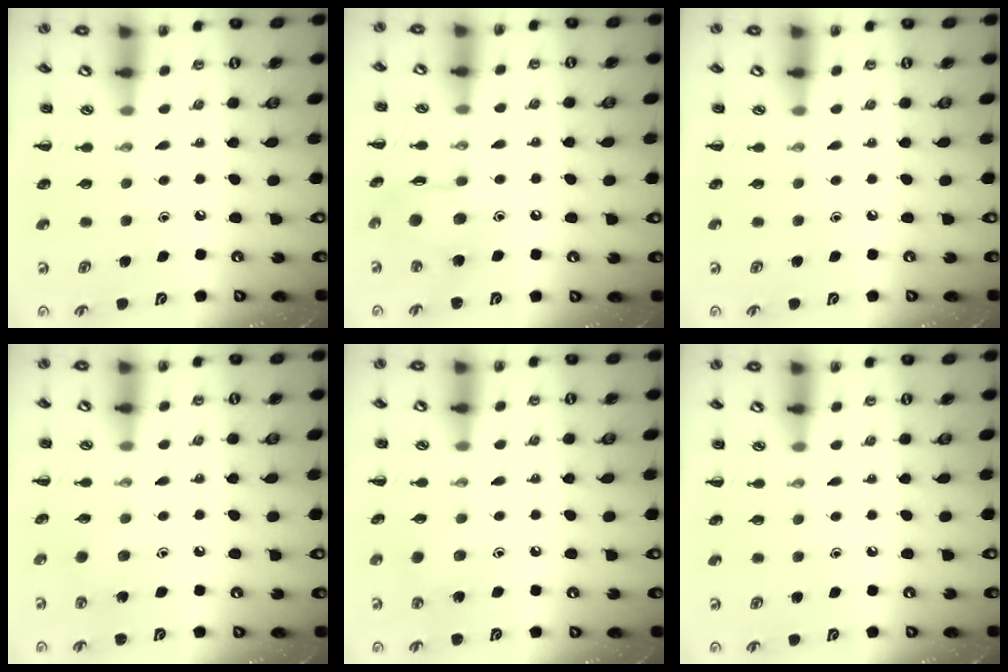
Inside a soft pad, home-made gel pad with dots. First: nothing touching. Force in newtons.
{"total": 10.7, "press": 10.6, "slide": 1.4}
{"total": 0.0}
{"total": 3.2, "press": 3.1, "slide": 1.0}
{"total": 5.6, "press": 5.4, "slide": 1.4}
{"total": 0.0}